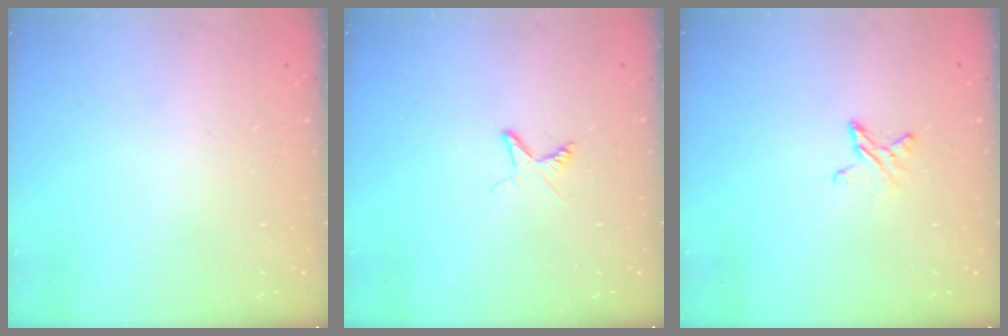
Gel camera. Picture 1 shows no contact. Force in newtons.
{"total": 3.8, "press": 3.8, "slide": 0.4}
{"total": 3.3, "press": 3.3, "slide": 0.2}